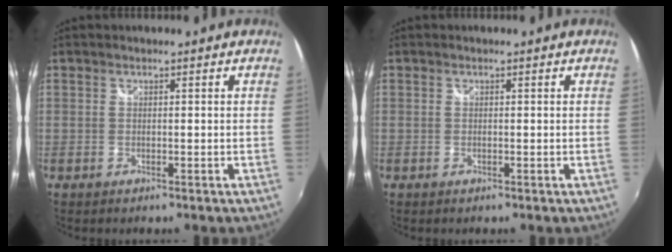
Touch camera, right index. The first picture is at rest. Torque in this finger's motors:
{"motor_torque": [-0.36, 0.29, -0.02, 0.00]}